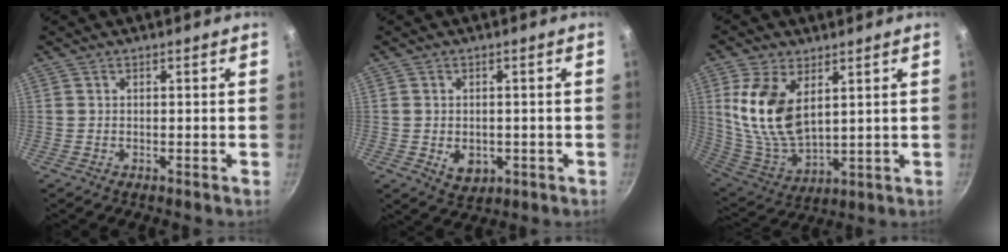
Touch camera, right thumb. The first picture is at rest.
{"total": 4.8, "force": [-1.0, 3.6, 3.1], "torque": [-0.034, -0.003, -0.004]}
{"total": 14.5, "force": [4.6, 8.0, 11.2], "torque": [-0.215, -0.037, 0.103]}